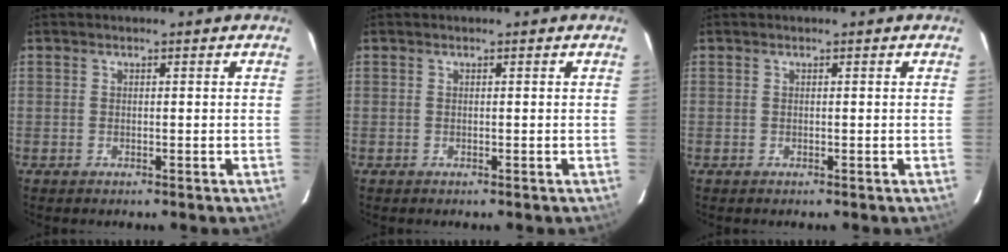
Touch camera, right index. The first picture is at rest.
{"total": 0.0}
{"total": 0.0}